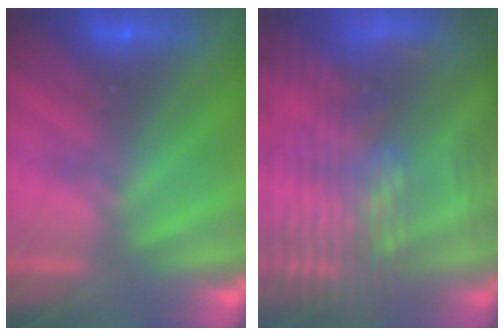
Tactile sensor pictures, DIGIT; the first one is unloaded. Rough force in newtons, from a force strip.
{"total": 7.7}